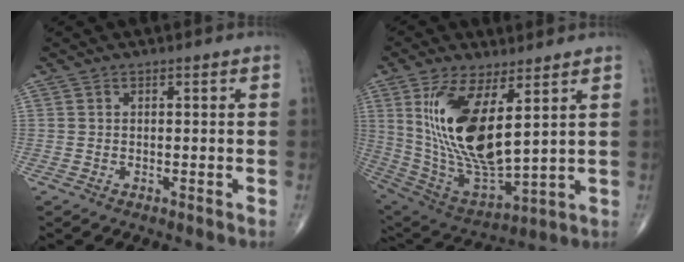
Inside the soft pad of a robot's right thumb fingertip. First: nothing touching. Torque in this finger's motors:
{"motor_torque": [1.24, 3.23, 1.64, 0.51, 0.23]}